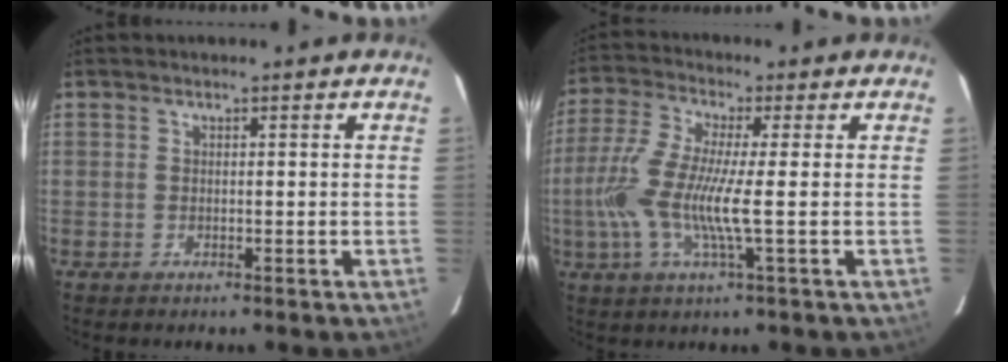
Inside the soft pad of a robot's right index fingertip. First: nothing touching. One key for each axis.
{"total": 10.9, "fx": -1.7, "fy": 0.6, "fz": 10.7, "tx": -0.227, "ty": -0.005, "tz": -0.037}